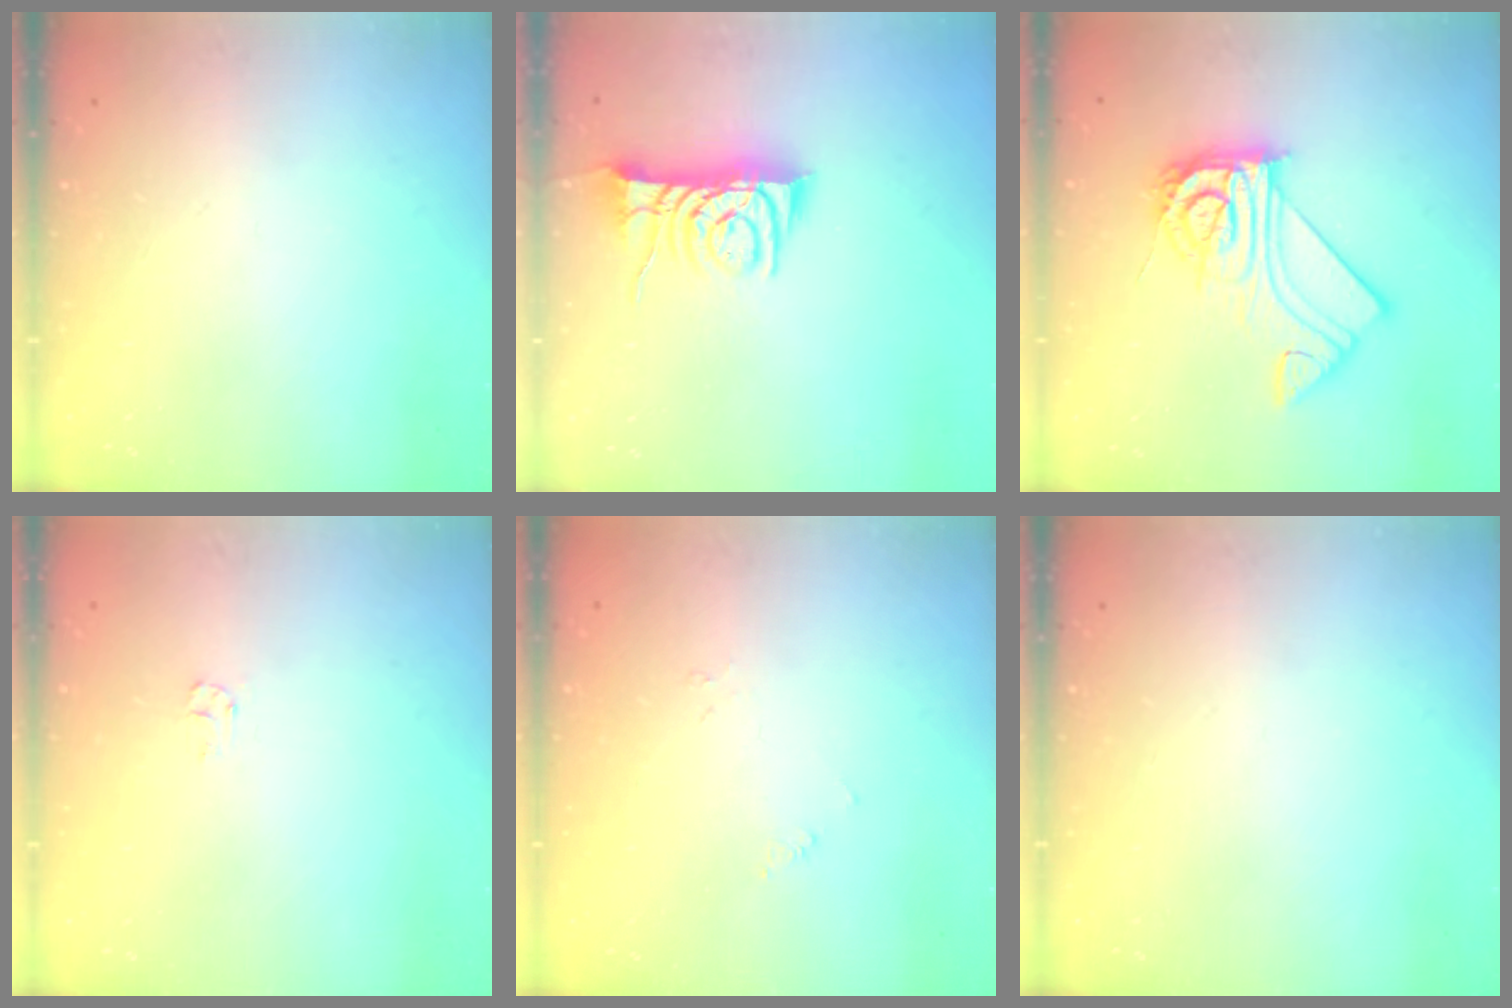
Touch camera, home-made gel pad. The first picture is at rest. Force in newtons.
{"total": 8.8, "press": 8.8, "slide": 0.5}
{"total": 15.9, "press": 15.8, "slide": 0.7}
{"total": 4.1, "press": 4.1, "slide": 0.4}
{"total": 0.0}
{"total": 0.0}